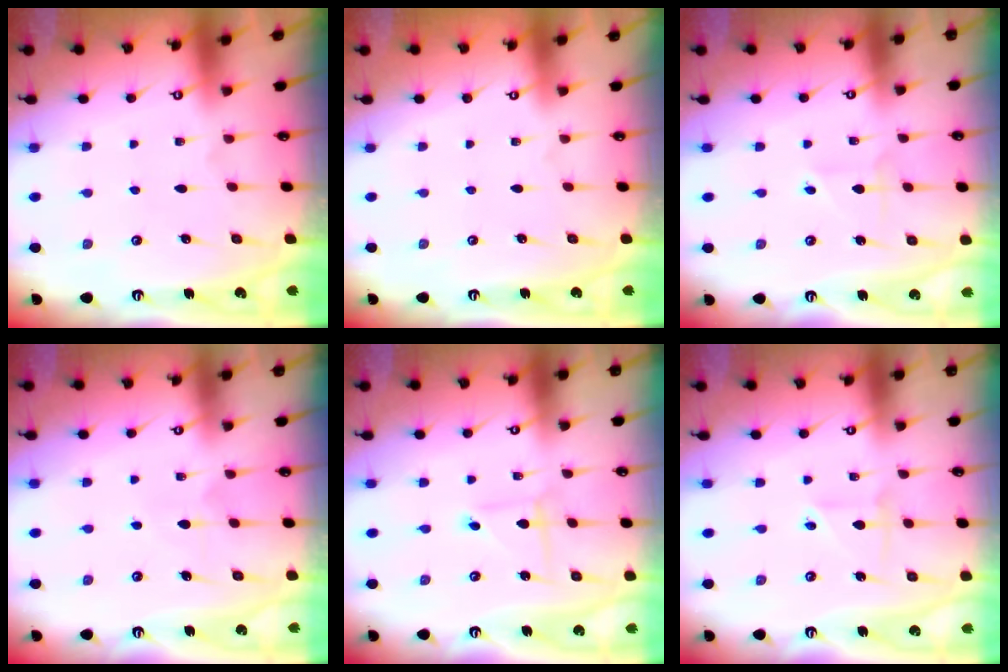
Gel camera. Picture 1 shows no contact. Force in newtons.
{"total": 0.0}
{"total": 3.0, "press": 3.0, "slide": 0.2}
{"total": 4.6, "press": 4.5, "slide": 0.5}
{"total": 1.6, "press": 1.6, "slide": 0.2}
{"total": 2.5, "press": 2.3, "slide": 0.8}